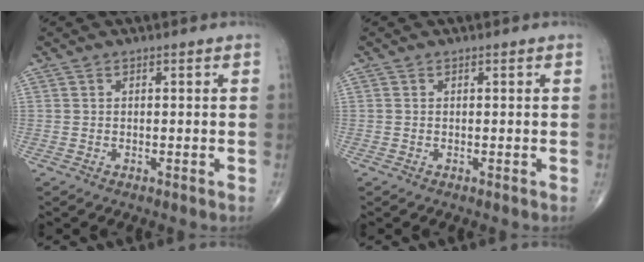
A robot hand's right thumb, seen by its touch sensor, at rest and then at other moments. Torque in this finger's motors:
{"motor_torque": [-0.16, -0.03, -0.05, -0.05, 0.00]}